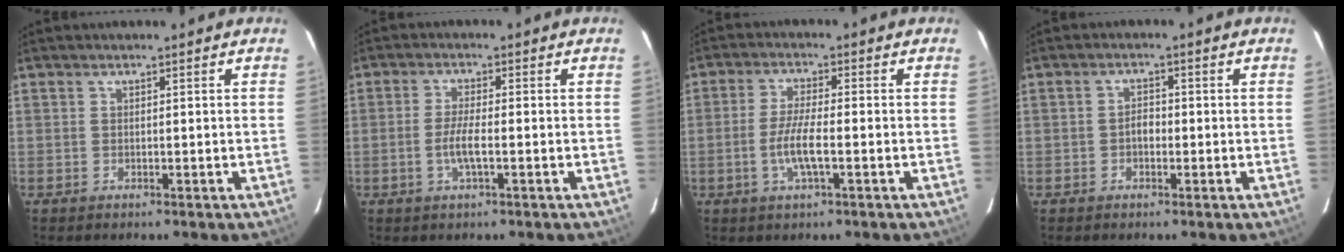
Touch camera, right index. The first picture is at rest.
{"total": 4.3, "force": [-1.3, 0.5, 4.1], "torque": [-0.078, -0.003, -0.025]}
{"total": 6.2, "force": [-1.8, 0.8, 5.8], "torque": [-0.115, -0.004, -0.036]}
{"total": 1.9, "force": [-0.6, 1.3, 1.3], "torque": [-0.024, 0.008, -0.012]}